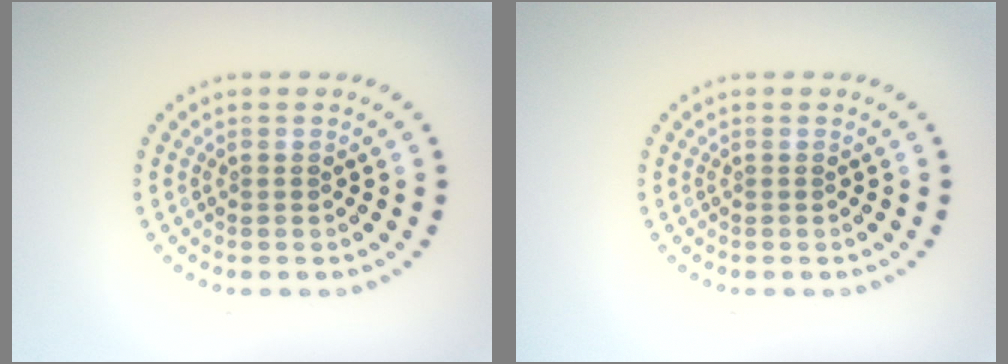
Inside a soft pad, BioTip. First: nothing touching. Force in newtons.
{"total": 0.0}